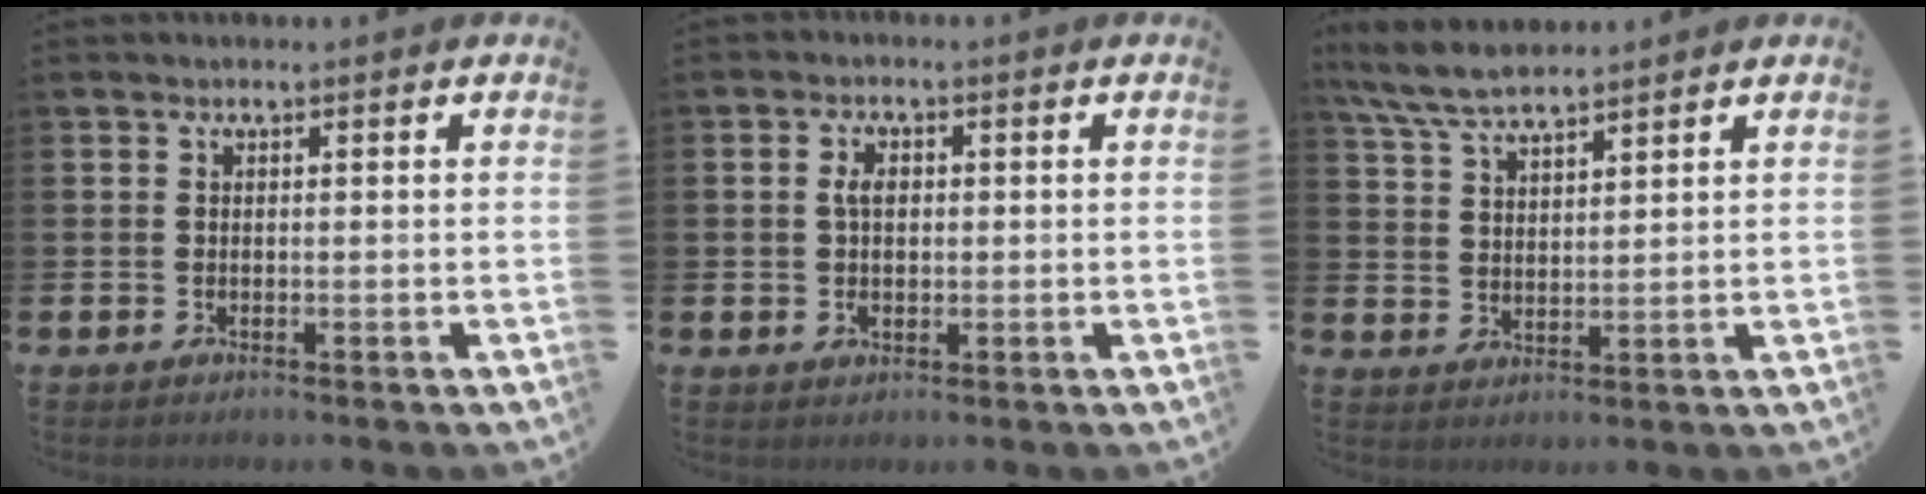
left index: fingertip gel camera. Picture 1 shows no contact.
{"total": 2.9, "force": [0.4, 1.7, 2.3], "torque": [-0.033, 0.002, 0.003]}
{"total": 6.1, "force": [5.7, 0.9, 2.0], "torque": [-0.063, -0.018, 0.106]}